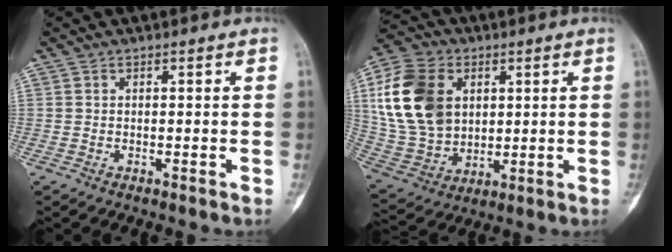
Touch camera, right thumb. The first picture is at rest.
{"total": 18.6, "force": [4.5, 13.6, 11.8], "torque": [-0.216, -0.002, 0.092]}